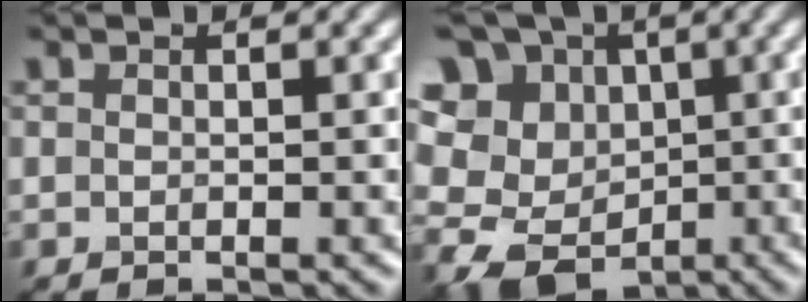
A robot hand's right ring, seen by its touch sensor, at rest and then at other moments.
{"total": 15.2, "force": [2.7, 13.2, 7.1], "torque": [-0.173, 0.027, 0.038]}